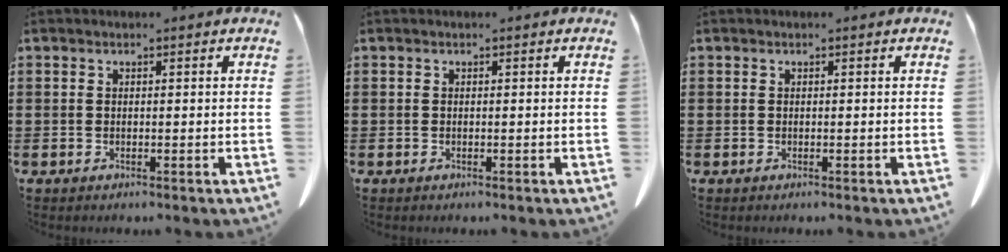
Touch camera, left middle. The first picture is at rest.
{"total": 0.0}
{"total": 0.0}